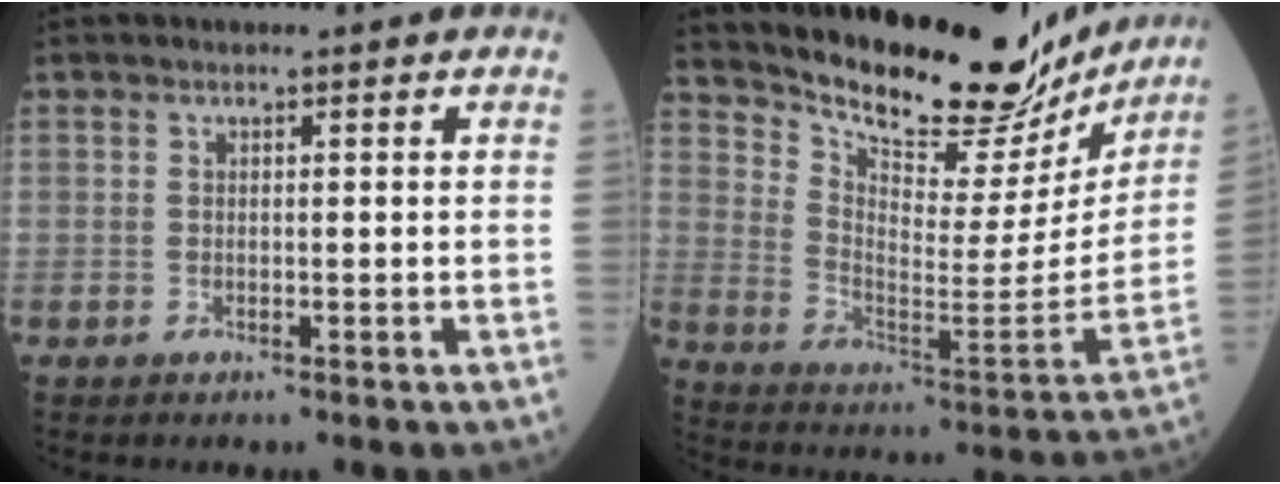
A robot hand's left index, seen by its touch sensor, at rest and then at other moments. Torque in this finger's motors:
{"motor_torque": [0.35, -0.39, 0.68, 0.10]}